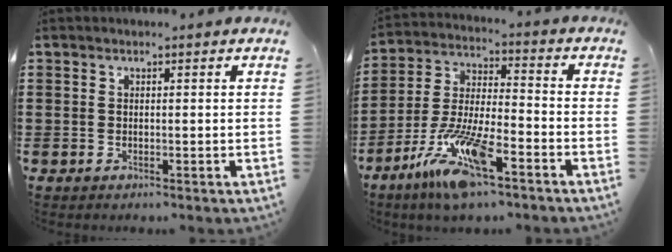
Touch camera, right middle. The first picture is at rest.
{"total": 12.4, "force": [-8.2, 2.5, 9.0], "torque": [-0.195, 0.001, -0.158]}